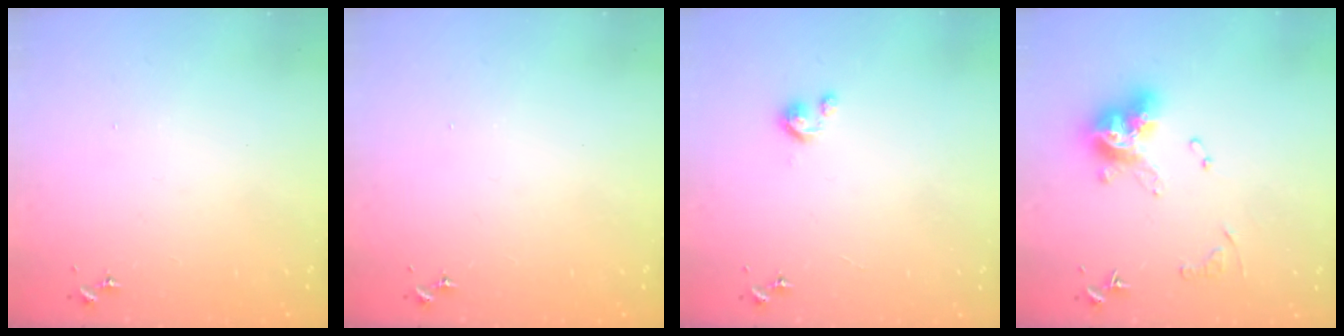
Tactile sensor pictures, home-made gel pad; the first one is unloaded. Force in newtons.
{"total": 0.0}
{"total": 2.8, "press": 2.8, "slide": 0.3}
{"total": 13.3, "press": 13.3, "slide": 1.4}